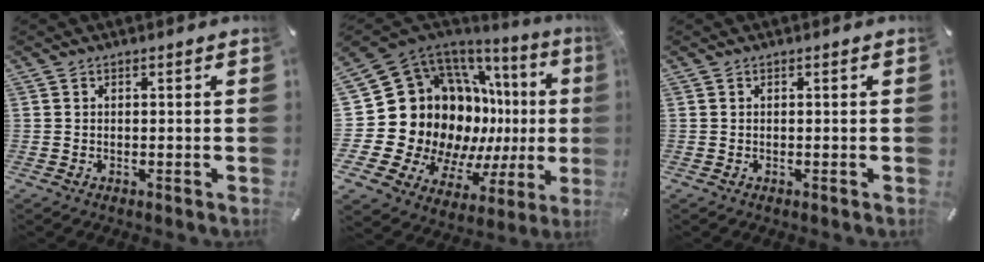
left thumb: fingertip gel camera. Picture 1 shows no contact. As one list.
[{"total": 22.7, "force": [2.2, 16.7, 15.3], "torque": [-0.232, -0.099, 0.104]}, {"total": 0.0}]